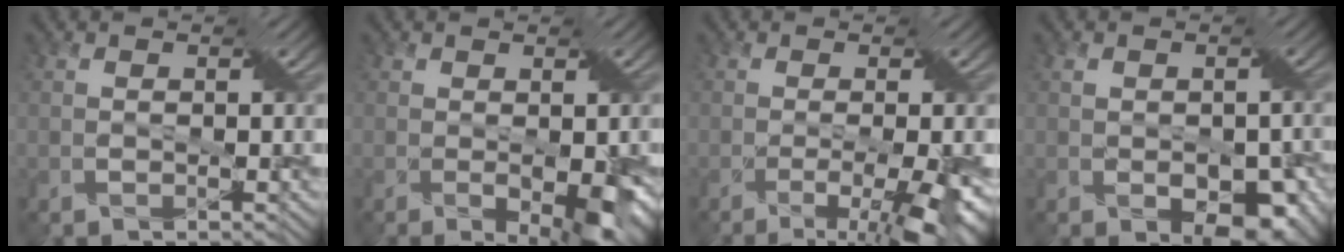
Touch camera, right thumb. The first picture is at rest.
{"total": 6.2, "force": [-1.8, 3.0, 5.1], "torque": [-0.088, -0.028, -0.017]}
{"total": 8.4, "force": [-4.1, 1.5, 7.2], "torque": [-0.103, -0.017, -0.054]}
{"total": 6.8, "force": [-1.9, 4.4, 4.9], "torque": [-0.078, -0.028, -0.015]}